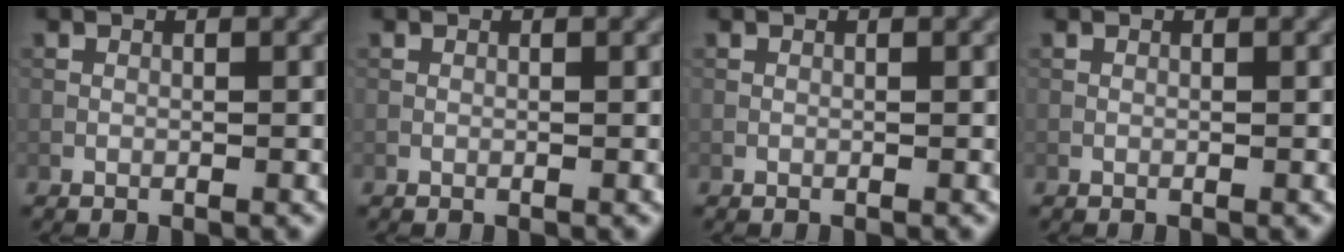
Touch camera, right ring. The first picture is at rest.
{"total": 0.0}
{"total": 0.0}
{"total": 0.0}